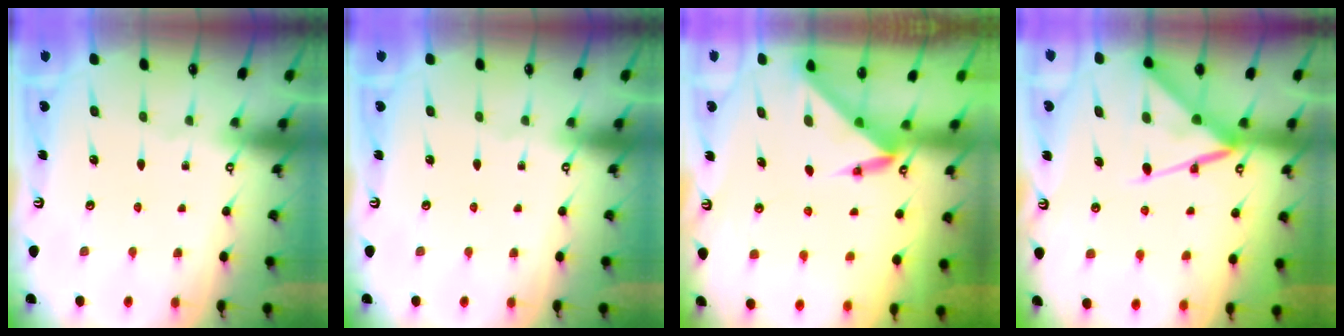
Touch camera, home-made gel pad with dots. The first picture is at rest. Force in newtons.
{"total": 0.0}
{"total": 3.4, "press": 3.4, "slide": 0.1}
{"total": 12.5, "press": 12.5, "slide": 1.4}